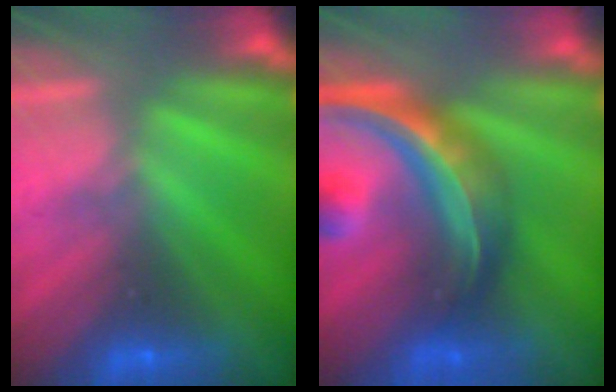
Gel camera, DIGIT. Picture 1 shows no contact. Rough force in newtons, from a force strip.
{"total": 7.4}